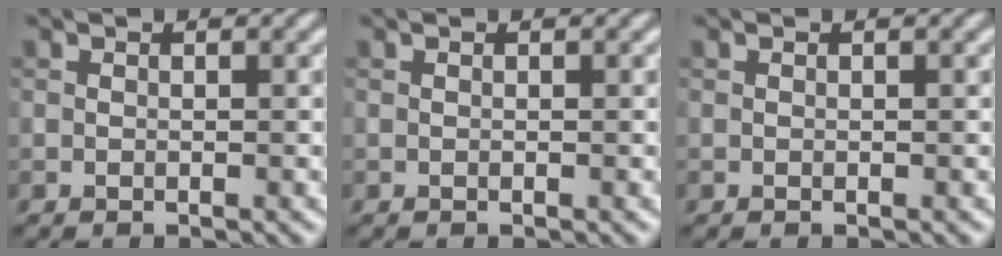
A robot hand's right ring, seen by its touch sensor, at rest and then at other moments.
{"total": 0.0}
{"total": 0.0}